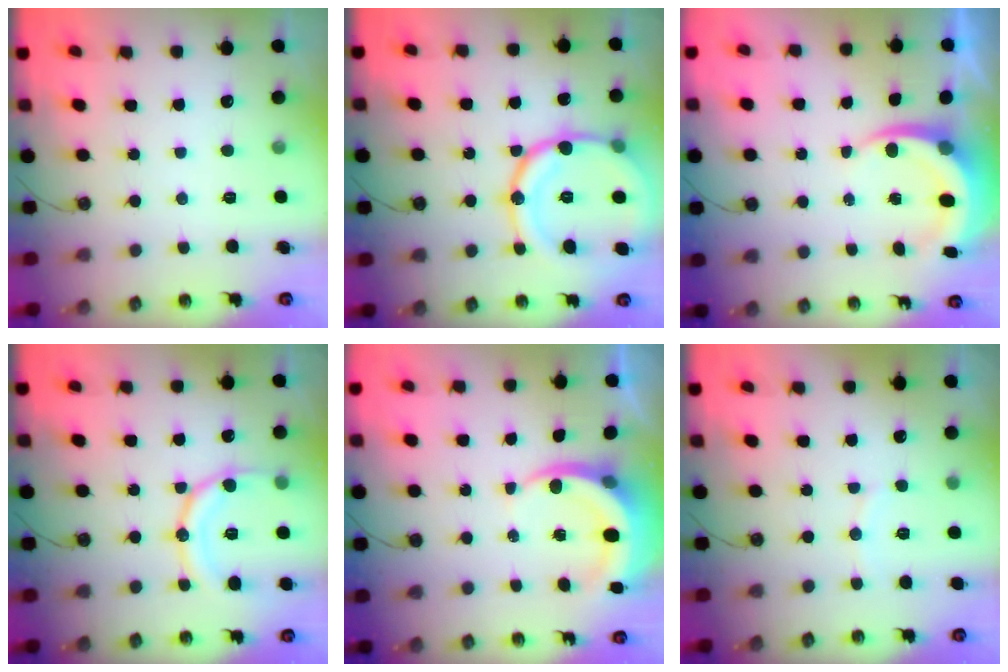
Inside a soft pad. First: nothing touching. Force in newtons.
{"total": 20.9, "press": 20.7, "slide": 2.4}
{"total": 7.2, "press": 7.0, "slide": 1.8}
{"total": 13.9, "press": 13.9, "slide": 1.5}
{"total": 6.4, "press": 6.3, "slide": 0.8}
{"total": 5.4, "press": 5.4, "slide": 0.5}